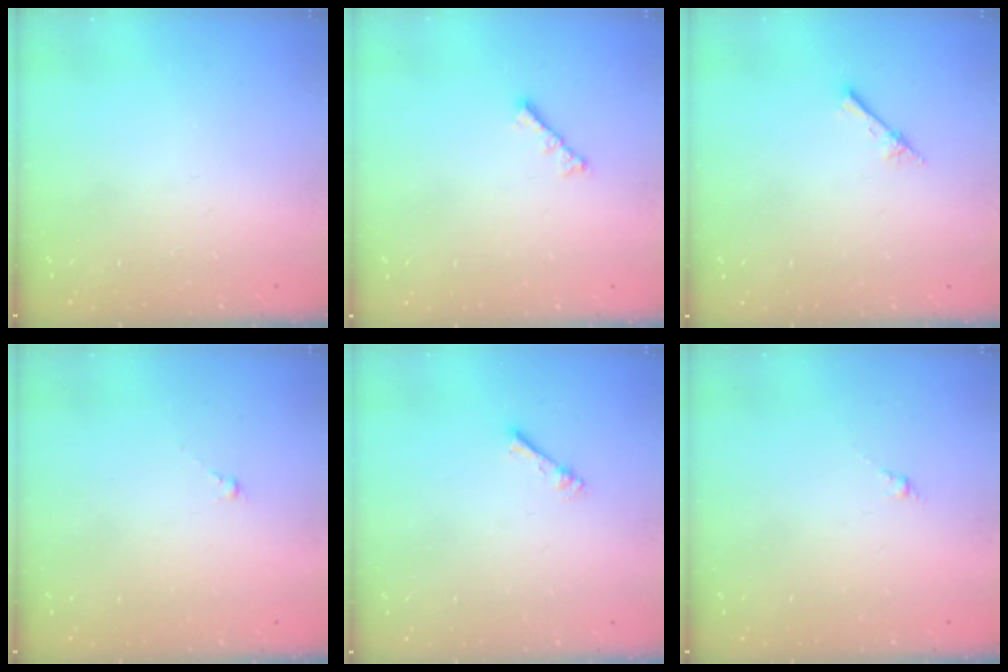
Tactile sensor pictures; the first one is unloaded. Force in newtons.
{"total": 3.0, "press": 3.0, "slide": 0.5}
{"total": 2.4, "press": 2.4, "slide": 0.3}
{"total": 0.0}
{"total": 1.7, "press": 1.7, "slide": 0.2}
{"total": 0.0}